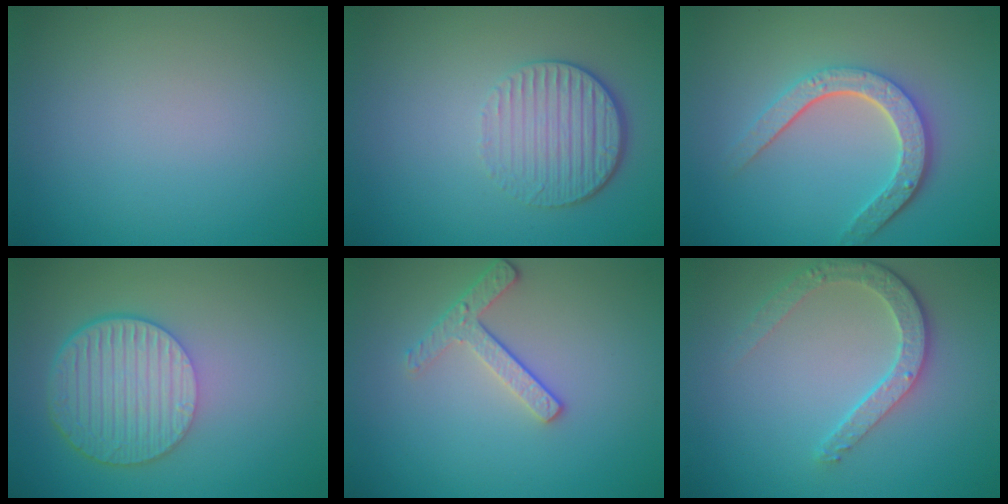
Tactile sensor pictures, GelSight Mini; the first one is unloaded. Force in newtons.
{"total": 4.2, "press": 3.0, "slide": 3.0}
{"total": 4.7, "press": 3.6, "slide": 3.1}
{"total": 6.9, "press": 4.9, "slide": 4.9}
{"total": 2.5, "press": 2.2, "slide": 1.1}
{"total": 3.6, "press": 2.9, "slide": 2.1}